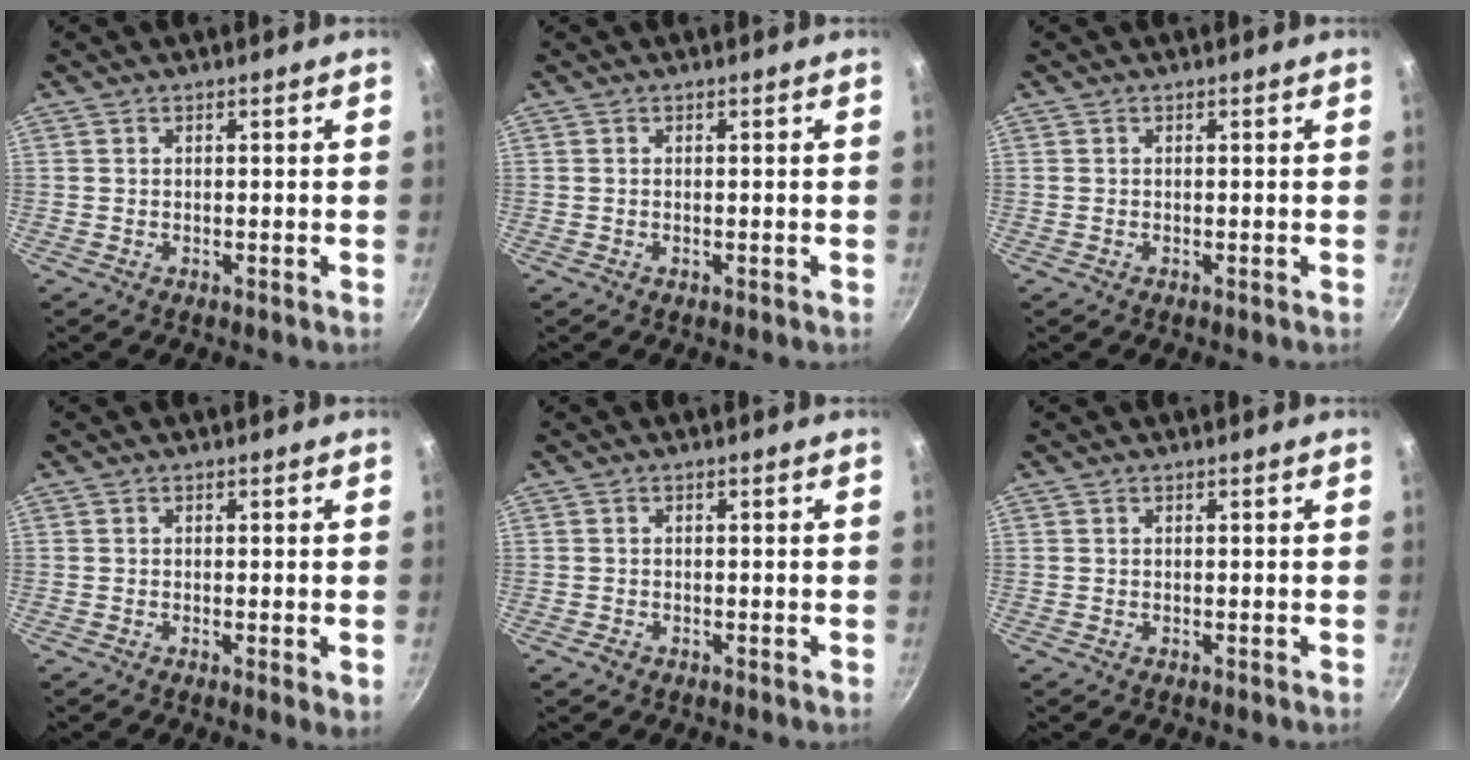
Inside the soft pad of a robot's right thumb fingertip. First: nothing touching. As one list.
[{"total": 0.0}, {"total": 0.0}, {"total": 2.0, "force": [-0.3, 0.3, 2.0], "torque": [-0.034, -0.009, -0.009]}, {"total": 0.9, "force": [-0.6, 0.6, 0.3], "torque": [-0.004, 0.001, -0.014]}, {"total": 0.0}]